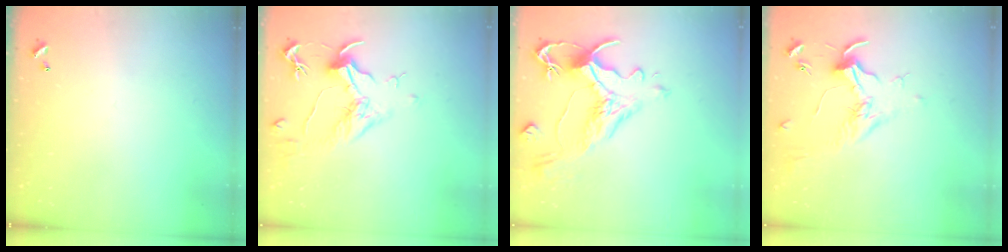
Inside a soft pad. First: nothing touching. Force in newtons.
{"total": 1.6, "press": 1.3, "slide": 0.9}
{"total": 1.8, "press": 0.9, "slide": 1.5}
{"total": 1.7, "press": 1.5, "slide": 0.9}